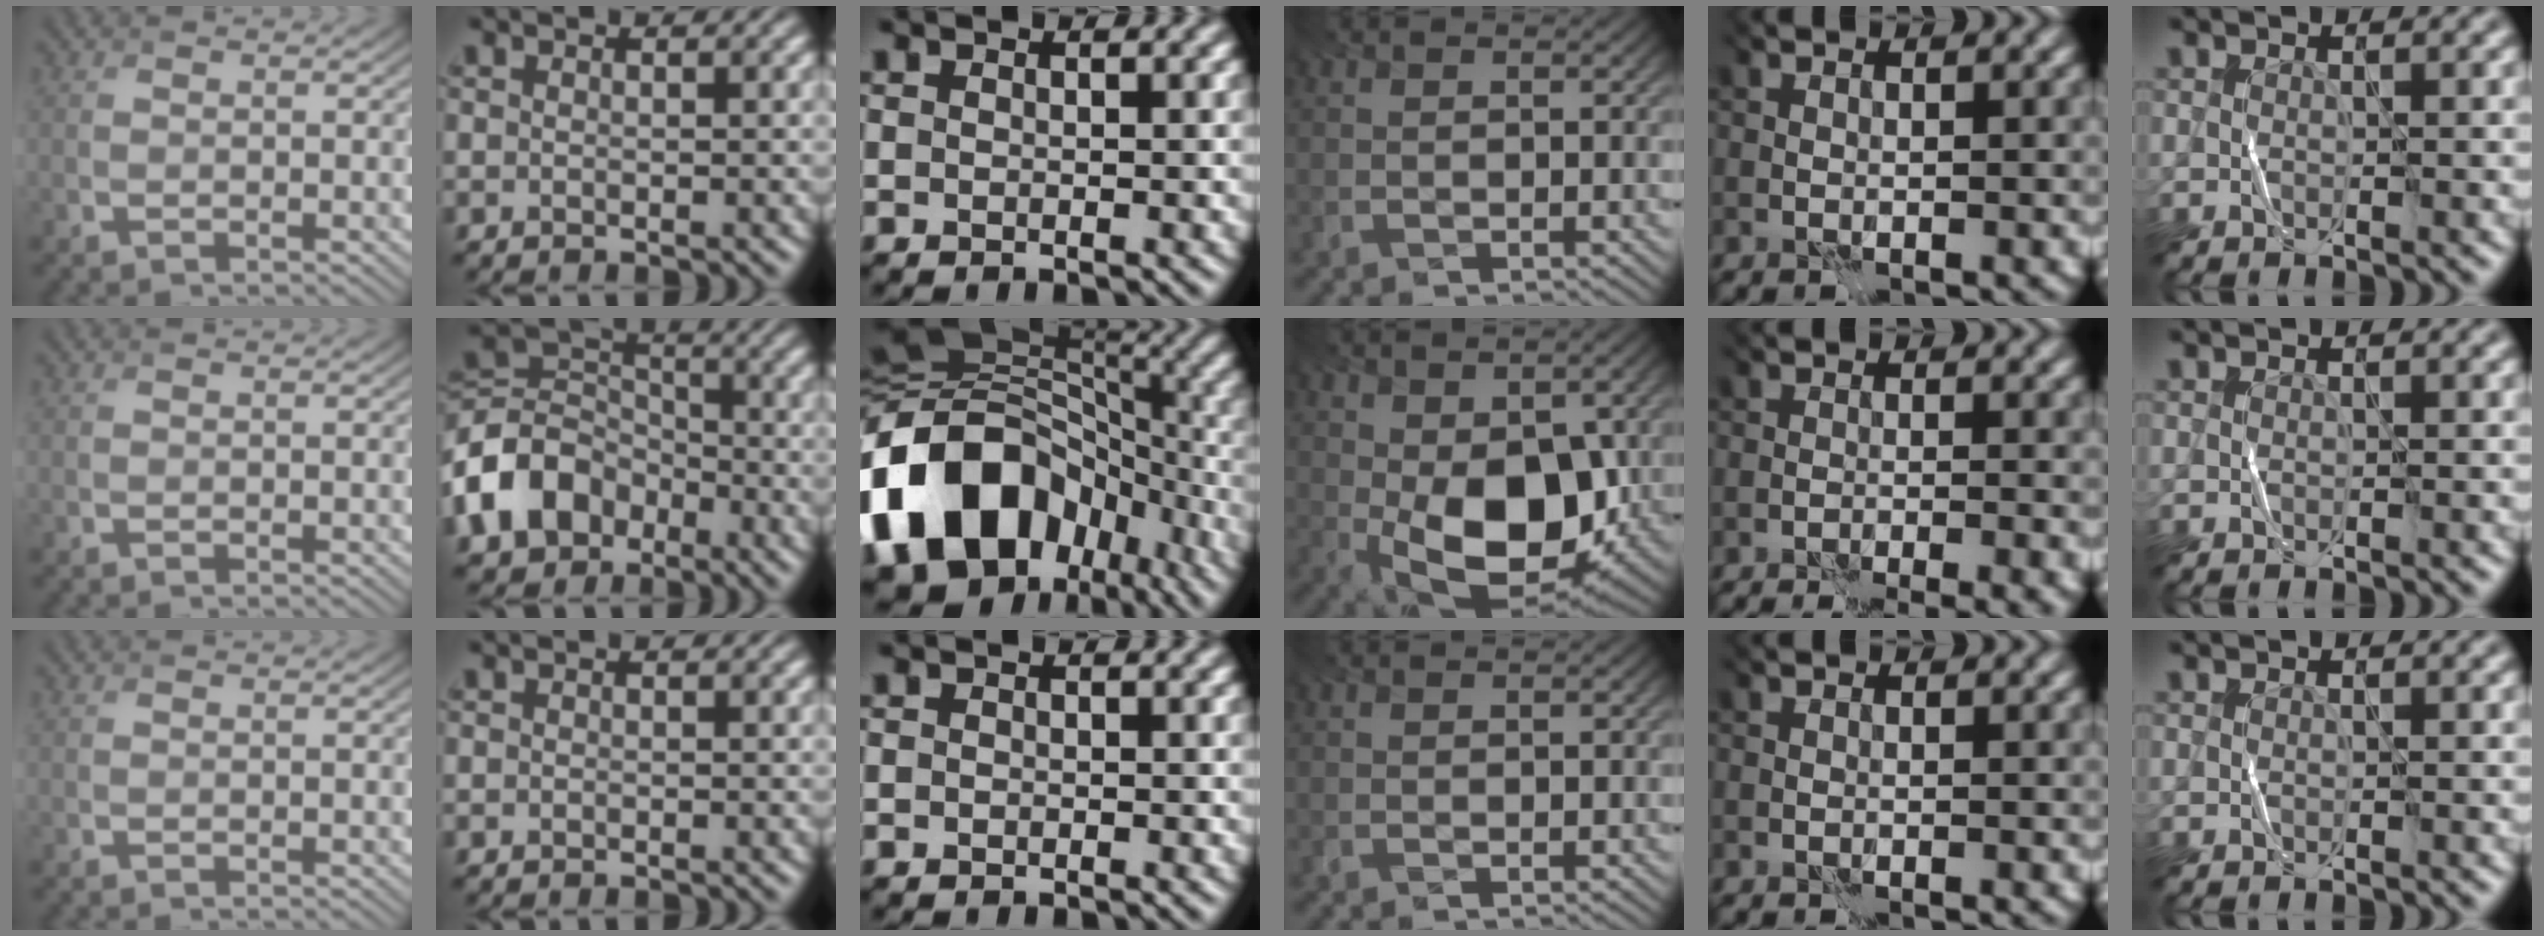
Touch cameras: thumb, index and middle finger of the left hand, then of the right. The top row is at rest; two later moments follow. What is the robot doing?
{"motion": "fold", "object": "bandana"}